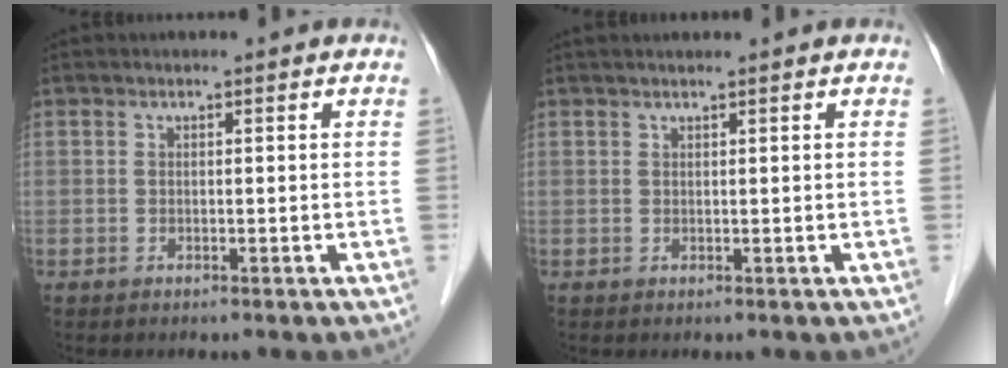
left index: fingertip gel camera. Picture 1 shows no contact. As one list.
[{"total": 1.7, "force": [1.5, 0.0, 0.9], "torque": [-0.010, 0.020, 0.027]}]